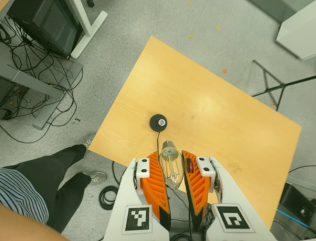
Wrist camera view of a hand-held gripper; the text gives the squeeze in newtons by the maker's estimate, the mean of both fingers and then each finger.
{"total": 20.1, "left": 25.0, "right": 15.2}